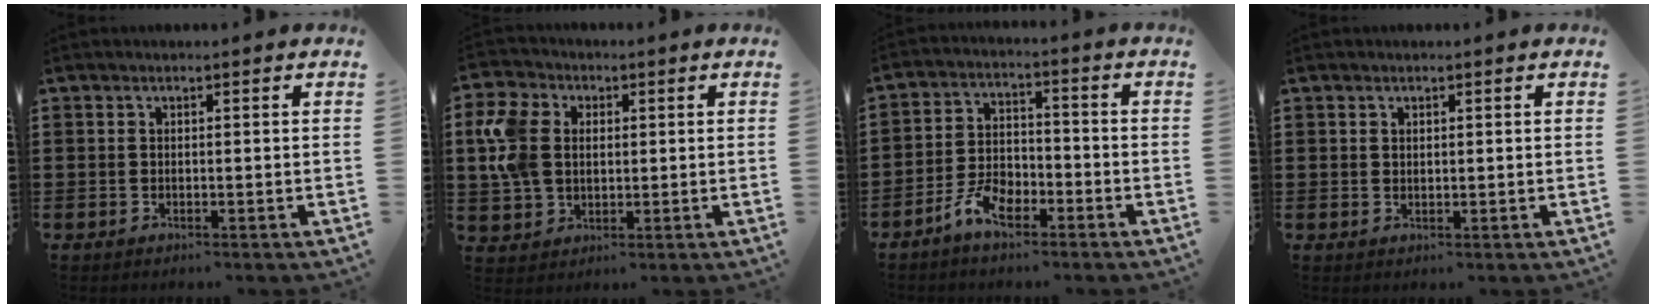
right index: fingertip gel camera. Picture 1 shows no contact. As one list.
[{"total": 8.3, "force": [1.5, 6.5, 4.9], "torque": [-0.147, 0.011, 0.022]}, {"total": 5.7, "force": [-3.8, 2.9, 3.2], "torque": [-0.072, 0.012, -0.076]}, {"total": 0.7, "force": [0.5, 0.5, 0.1], "torque": [-0.004, 0.004, 0.009]}]